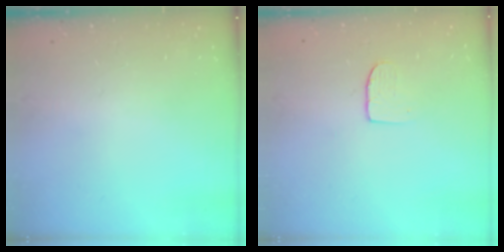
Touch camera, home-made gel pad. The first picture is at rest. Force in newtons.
{"total": 5.1, "press": 5.1, "slide": 0.4}